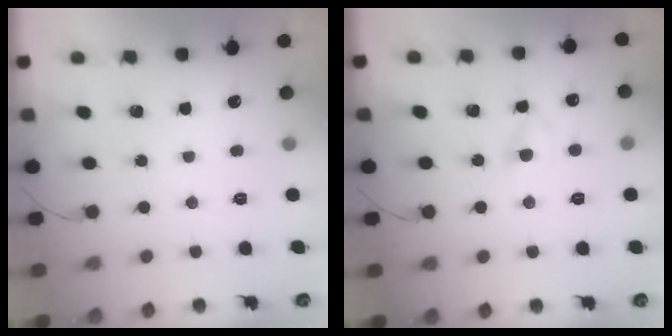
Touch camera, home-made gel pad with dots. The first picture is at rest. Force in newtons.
{"total": 4.2, "press": 4.0, "slide": 1.3}